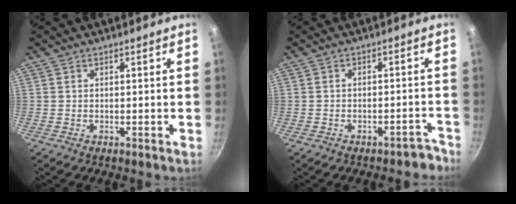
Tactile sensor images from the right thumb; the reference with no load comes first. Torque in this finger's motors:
{"motor_torque": [-0.26, -0.03, -0.26, 0.14, 0.07]}